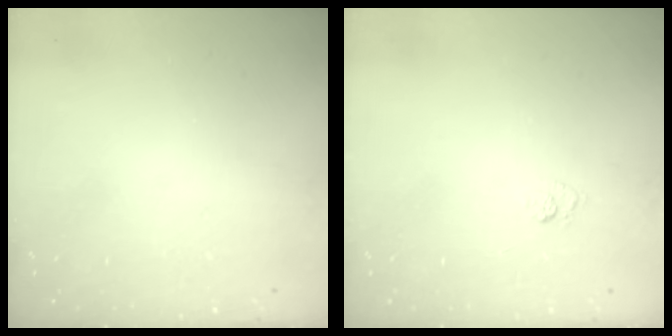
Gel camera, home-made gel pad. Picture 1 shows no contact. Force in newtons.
{"total": 5.6, "press": 5.4, "slide": 1.4}